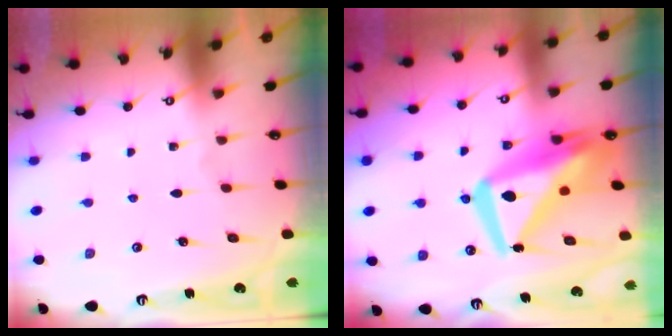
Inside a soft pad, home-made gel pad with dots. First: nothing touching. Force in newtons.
{"total": 17.4, "press": 17.3, "slide": 1.9}